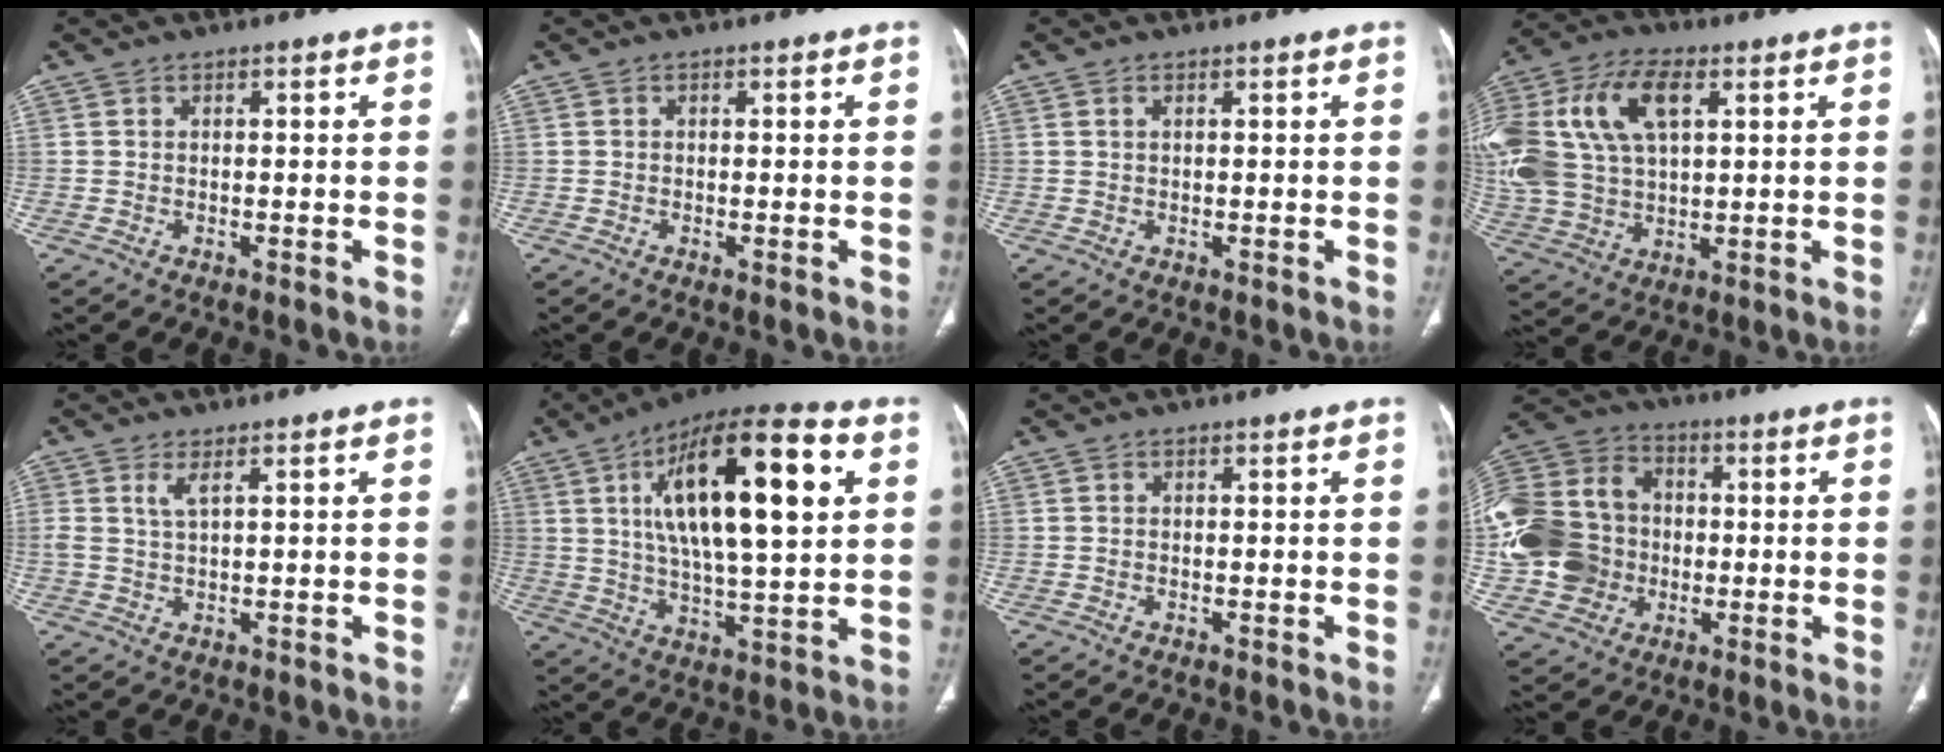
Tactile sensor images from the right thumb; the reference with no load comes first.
{"total": 0.5, "force": [-0.1, 0.2, 0.5], "torque": [-0.011, -0.002, -0.003]}
{"total": 0.6, "force": [0.3, 0.3, 0.4], "torque": [-0.011, 0.003, 0.006]}
{"total": 25.0, "force": [7.1, 15.4, 18.4], "torque": [-0.441, 0.031, 0.137]}
{"total": 2.3, "force": [1.2, 0.5, 1.9], "torque": [-0.048, -0.005, 0.030]}
{"total": 24.3, "force": [6.8, 8.5, 21.7], "torque": [-0.346, -0.001, 0.103]}
{"total": 0.0}
{"total": 21.9, "force": [-1.7, 18.5, 11.6], "torque": [-0.253, 0.033, -0.026]}